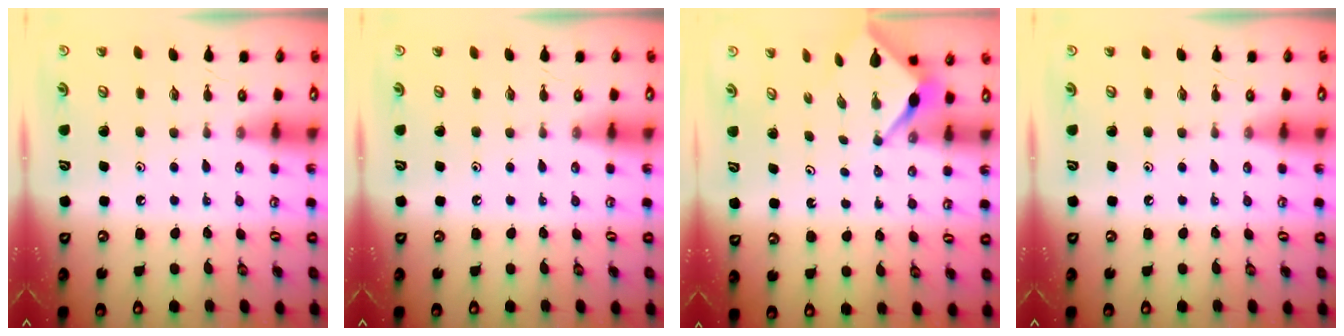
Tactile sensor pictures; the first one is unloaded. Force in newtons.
{"total": 0.0}
{"total": 2.9, "press": 2.9, "slide": 0.3}
{"total": 0.0}